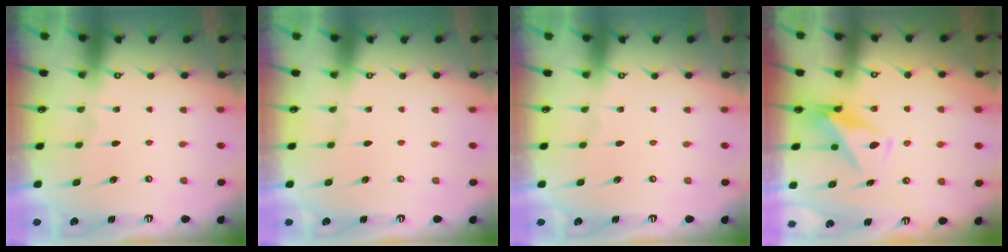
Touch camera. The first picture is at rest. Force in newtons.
{"total": 0.0}
{"total": 0.0}
{"total": 10.0, "press": 10.0, "slide": 1.0}